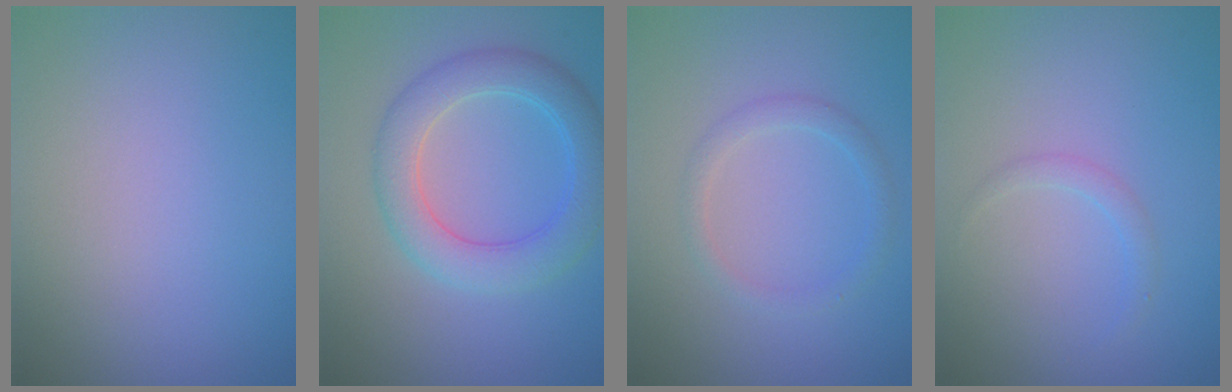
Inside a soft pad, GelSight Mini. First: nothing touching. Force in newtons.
{"total": 5.0, "press": 5.0, "slide": 0.2}
{"total": 1.6, "press": 1.6, "slide": 0.0}
{"total": 1.0, "press": 1.0, "slide": 0.0}